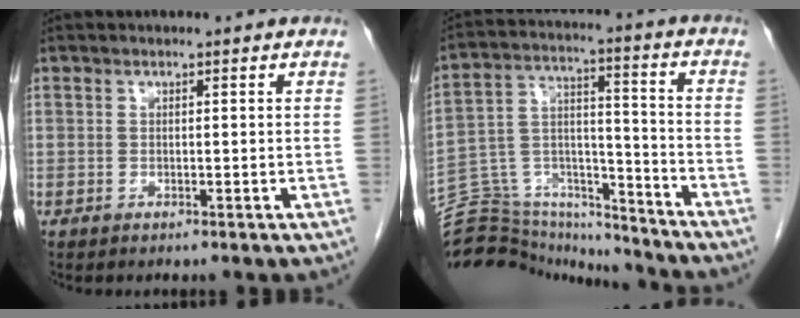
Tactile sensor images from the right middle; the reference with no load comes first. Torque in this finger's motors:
{"motor_torque": [-0.36, -1.24, -0.08, -0.09]}